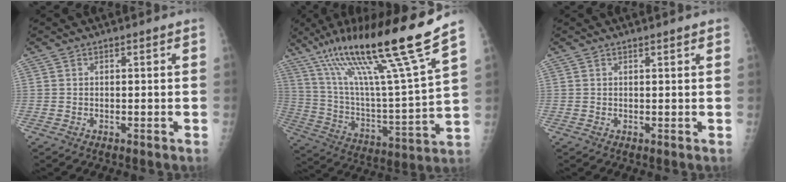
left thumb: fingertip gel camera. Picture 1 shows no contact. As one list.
[{"total": 24.0, "force": [16.5, 0.3, 17.4], "torque": [-0.280, -0.066, 0.294]}, {"total": 1.6, "force": [1.2, 0.2, 1.1], "torque": [-0.011, 0.001, 0.013]}]